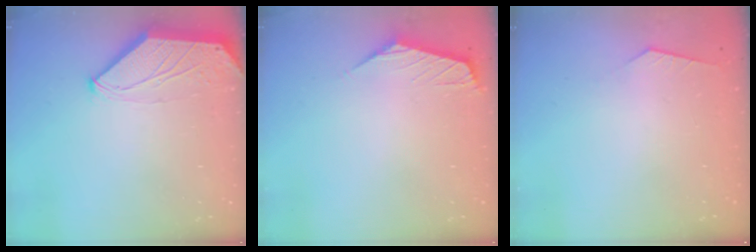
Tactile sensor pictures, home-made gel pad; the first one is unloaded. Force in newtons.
{"total": 1.3, "press": 1.2, "slide": 0.5}
{"total": 2.4, "press": 2.4, "slide": 0.4}